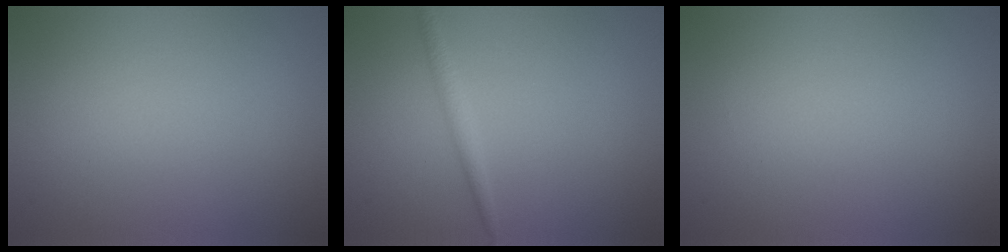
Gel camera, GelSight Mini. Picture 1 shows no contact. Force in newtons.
{"total": 1.4, "press": 1.4, "slide": 0.1}
{"total": 0.0}